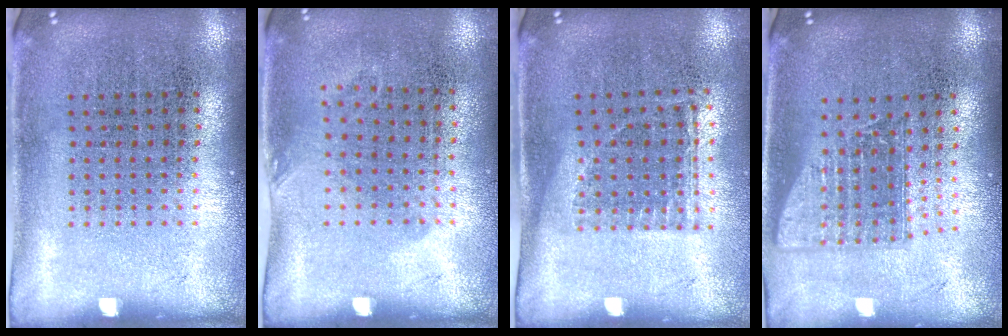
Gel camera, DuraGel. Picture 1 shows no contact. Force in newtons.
{"total": 0.8, "press": 0.6, "slide": 0.5}
{"total": 1.2, "press": 0.9, "slide": 0.7}
{"total": 1.6, "press": 1.2, "slide": 1.0}